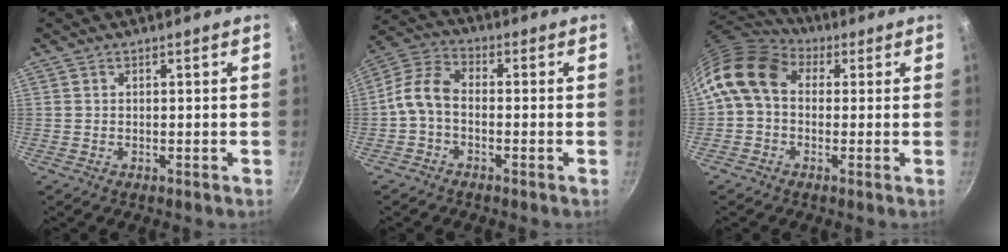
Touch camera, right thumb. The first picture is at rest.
{"total": 6.7, "force": [-1.9, 4.2, 5.0], "torque": [-0.107, 0.037, -0.051]}
{"total": 12.0, "force": [2.0, 9.1, 7.7], "torque": [-0.129, 0.021, 0.013]}